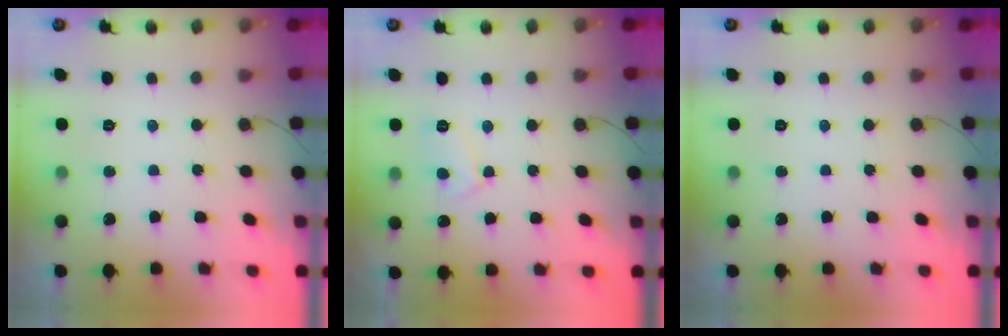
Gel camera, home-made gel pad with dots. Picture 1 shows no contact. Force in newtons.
{"total": 5.8, "press": 5.8, "slide": 0.2}
{"total": 0.0}